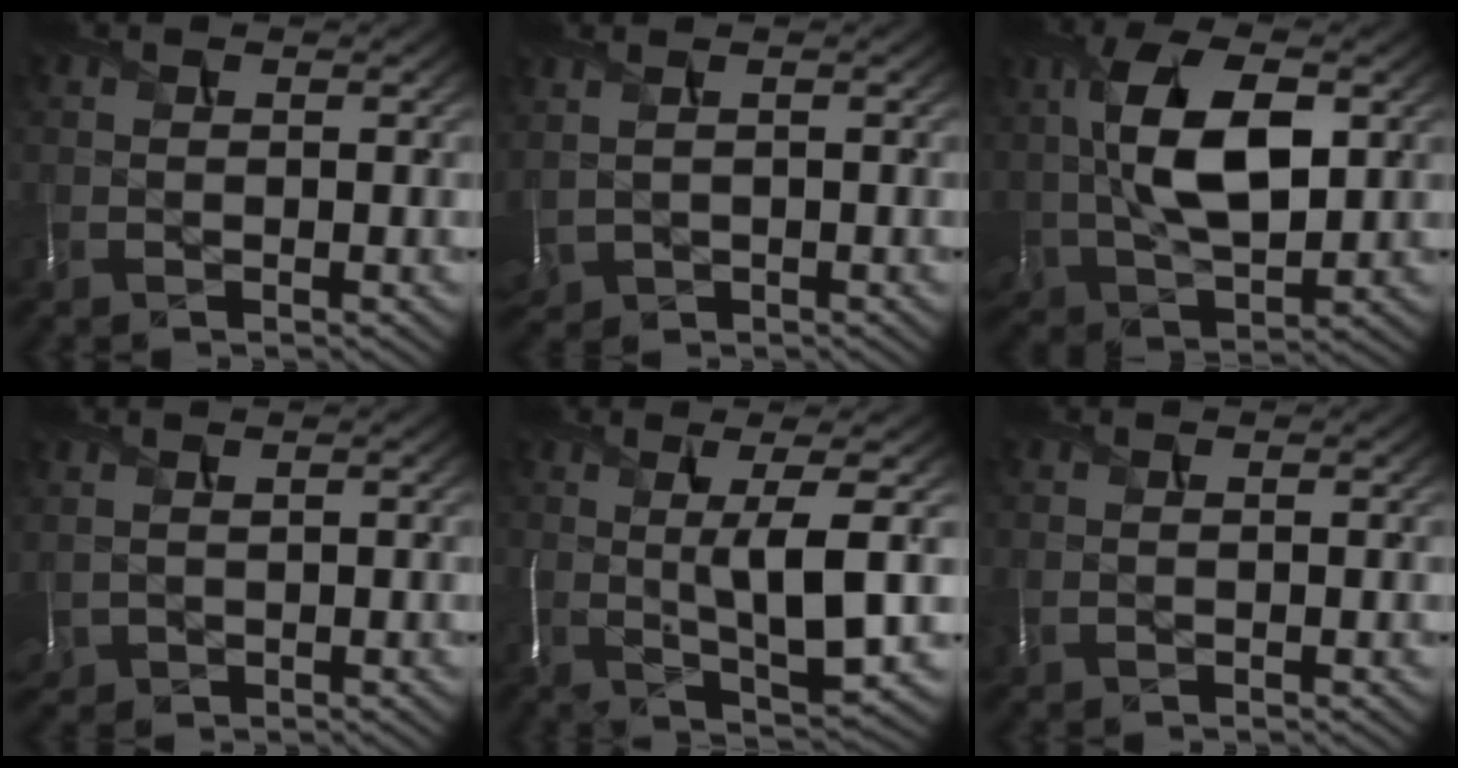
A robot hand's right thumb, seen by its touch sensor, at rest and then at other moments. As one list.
[{"total": 2.3, "force": [0.7, 1.5, 1.6], "torque": [-0.050, 0.002, 0.022]}, {"total": 11.4, "force": [2.5, 6.4, 9.1], "torque": [-0.200, 0.005, 0.047]}, {"total": 1.6, "force": [1.0, 1.0, 0.6], "torque": [-0.032, 0.004, 0.028]}, {"total": 9.3, "force": [1.3, 2.0, 9.0], "torque": [-0.154, 0.011, 0.027]}, {"total": 0.5, "force": [0.3, 0.1, 0.4], "torque": [-0.011, 0.003, 0.006]}]